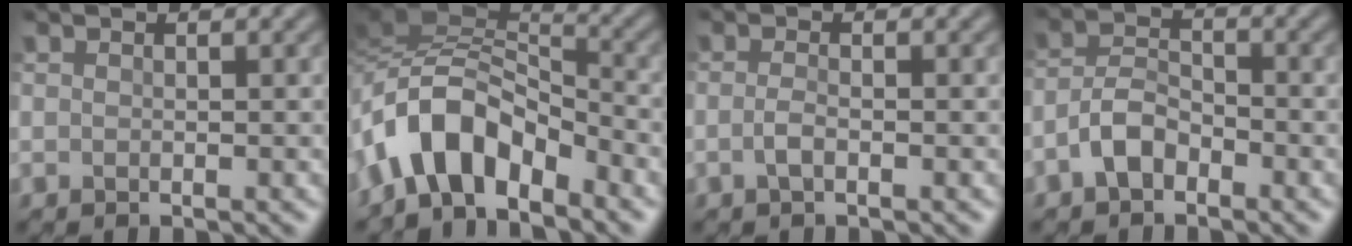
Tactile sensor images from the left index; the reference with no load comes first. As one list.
[{"total": 7.1, "force": [-4.7, 3.3, 4.2], "torque": [-0.064, 0.008, -0.091]}, {"total": 1.2, "force": [-0.8, 0.2, 0.9], "torque": [-0.021, -0.001, -0.014]}, {"total": 3.0, "force": [-2.1, 1.4, 1.6], "torque": [-0.034, 0.007, -0.043]}]